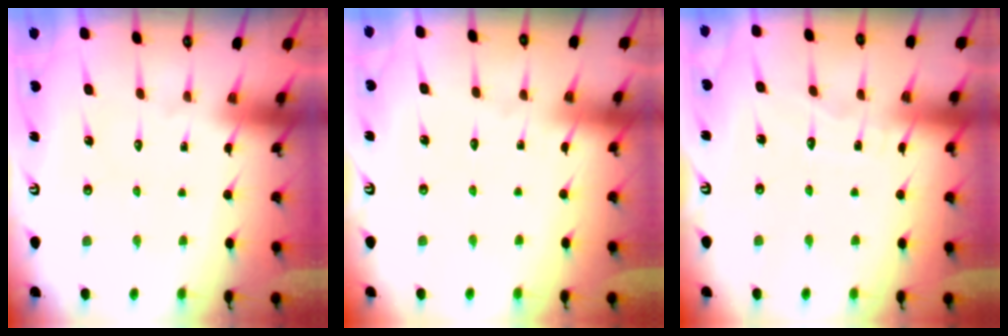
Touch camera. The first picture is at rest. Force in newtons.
{"total": 1.8, "press": 1.7, "slide": 0.2}
{"total": 4.3, "press": 4.3, "slide": 0.5}